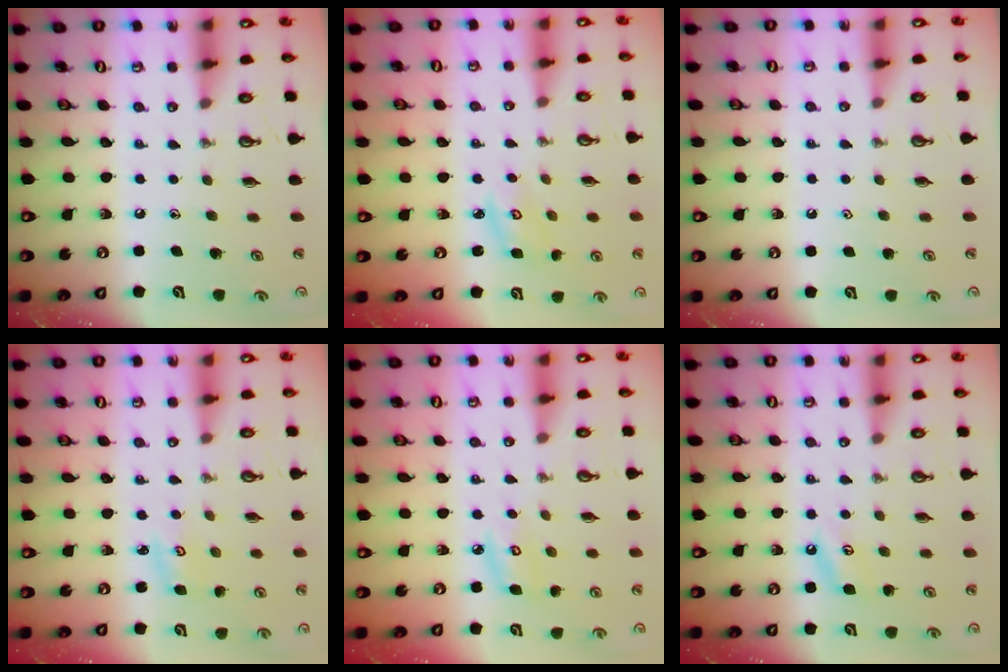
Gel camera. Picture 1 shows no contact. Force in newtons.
{"total": 4.3, "press": 4.3, "slide": 0.4}
{"total": 0.9, "press": 0.7, "slide": 0.5}
{"total": 2.8, "press": 2.8, "slide": 0.2}
{"total": 6.5, "press": 6.5, "slide": 0.6}
{"total": 3.4, "press": 3.3, "slide": 0.7}